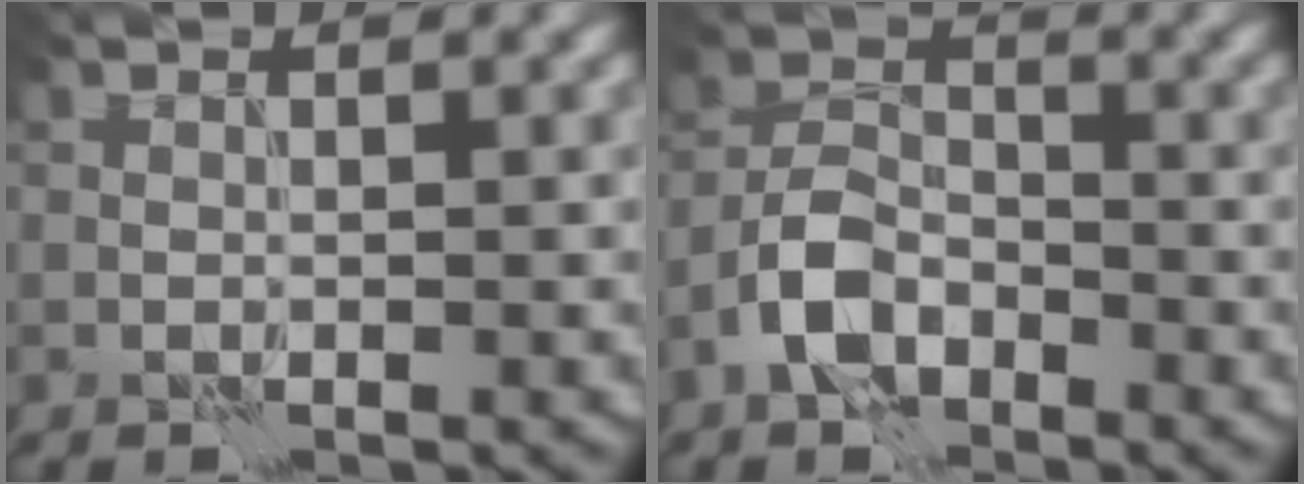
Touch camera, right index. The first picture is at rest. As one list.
[{"total": 4.8, "force": [-2.7, 2.8, 2.8], "torque": [-0.051, 0.006, -0.061]}]